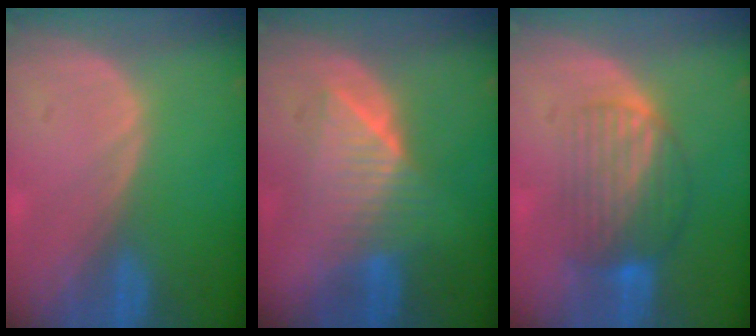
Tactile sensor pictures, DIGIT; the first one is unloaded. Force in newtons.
{"total": 6.4, "press": 6.3, "slide": 1.0}
{"total": 7.4, "press": 6.8, "slide": 2.9}